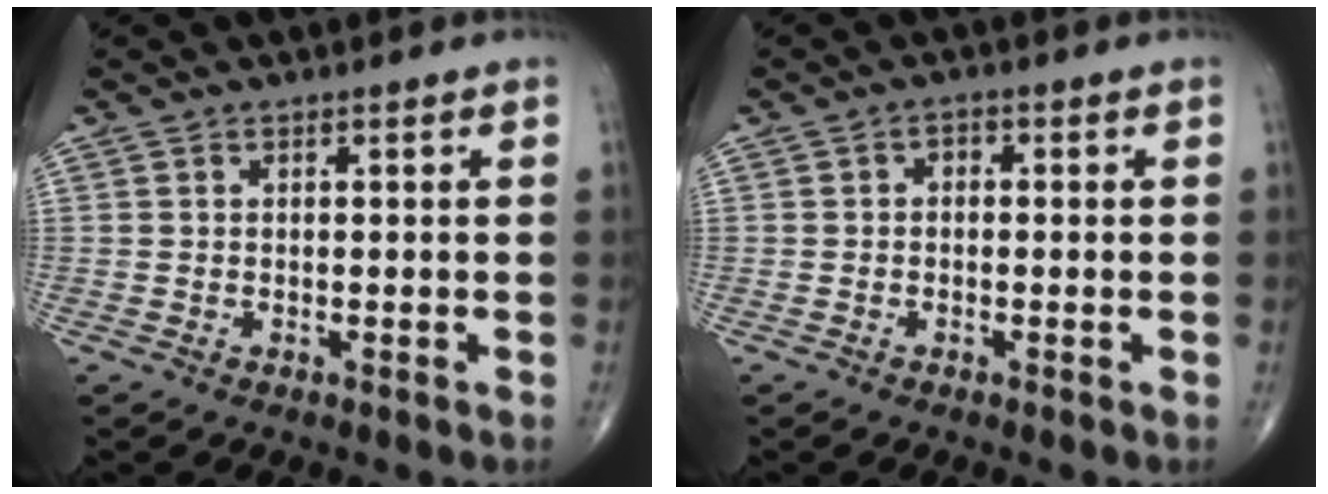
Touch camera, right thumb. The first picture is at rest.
{"total": 1.5, "force": [-0.1, 1.1, 1.0], "torque": [-0.006, 0.008, -0.008]}